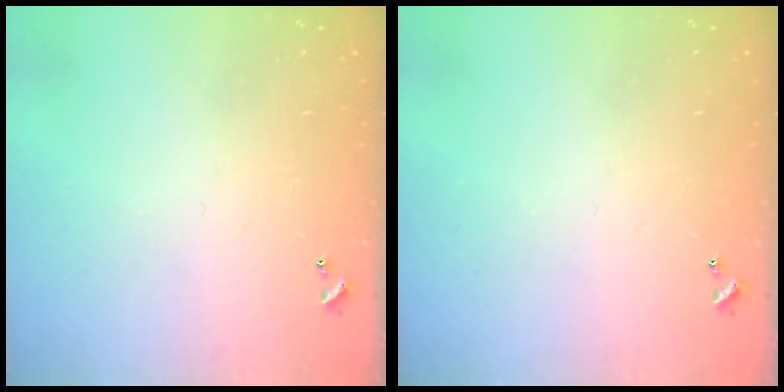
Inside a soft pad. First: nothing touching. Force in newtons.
{"total": 0.0}